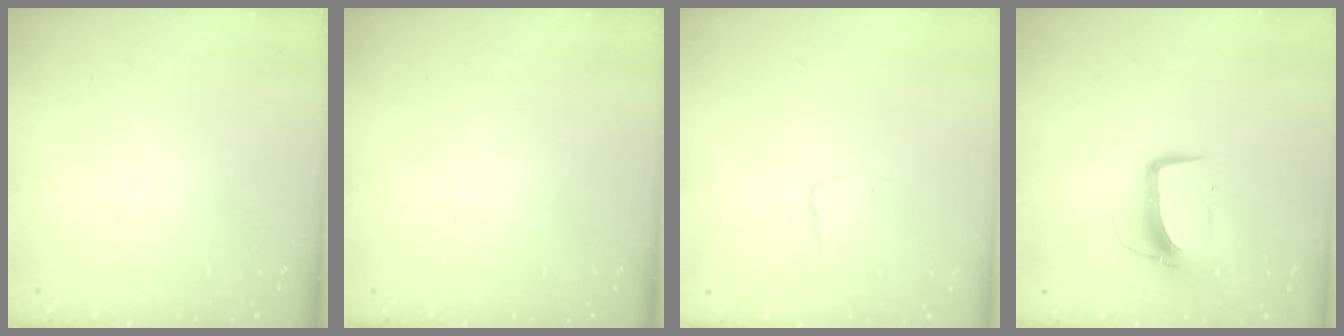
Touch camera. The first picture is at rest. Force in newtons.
{"total": 0.0}
{"total": 3.0, "press": 3.0, "slide": 0.3}
{"total": 10.0, "press": 9.9, "slide": 0.9}